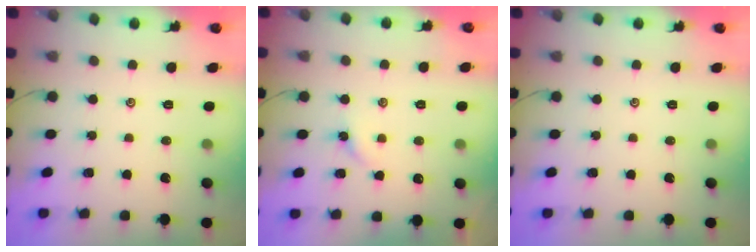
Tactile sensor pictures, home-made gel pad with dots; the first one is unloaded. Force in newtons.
{"total": 2.5, "press": 2.4, "slide": 0.6}
{"total": 0.0}